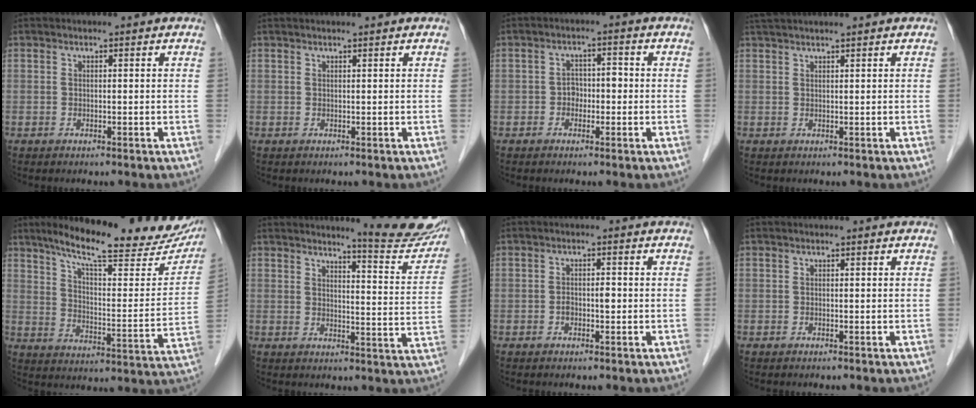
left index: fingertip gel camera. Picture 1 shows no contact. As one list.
[{"total": 1.6, "force": [1.4, -0.2, 0.7], "torque": [-0.007, 0.019, 0.027]}, {"total": 2.6, "force": [-0.8, 1.9, 1.6], "torque": [-0.022, 0.015, -0.014]}, {"total": 5.2, "force": [4.5, -0.5, 2.6], "torque": [-0.038, 0.036, 0.080]}, {"total": 25.2, "force": [20.5, 4.4, 14.1], "torque": [-0.202, -0.021, 0.272]}, {"total": 11.6, "force": [10.8, 0.4, 4.1], "torque": [-0.040, -0.050, 0.120]}, {"total": 1.7, "force": [-0.4, 0.8, 1.5], "torque": [-0.025, 0.006, -0.006]}, {"total": 0.0}]